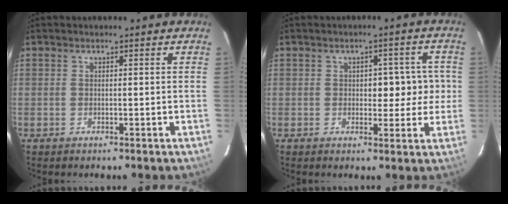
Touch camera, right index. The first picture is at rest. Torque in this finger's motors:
{"motor_torque": [0.64, -0.02, 0.07, 0.04]}